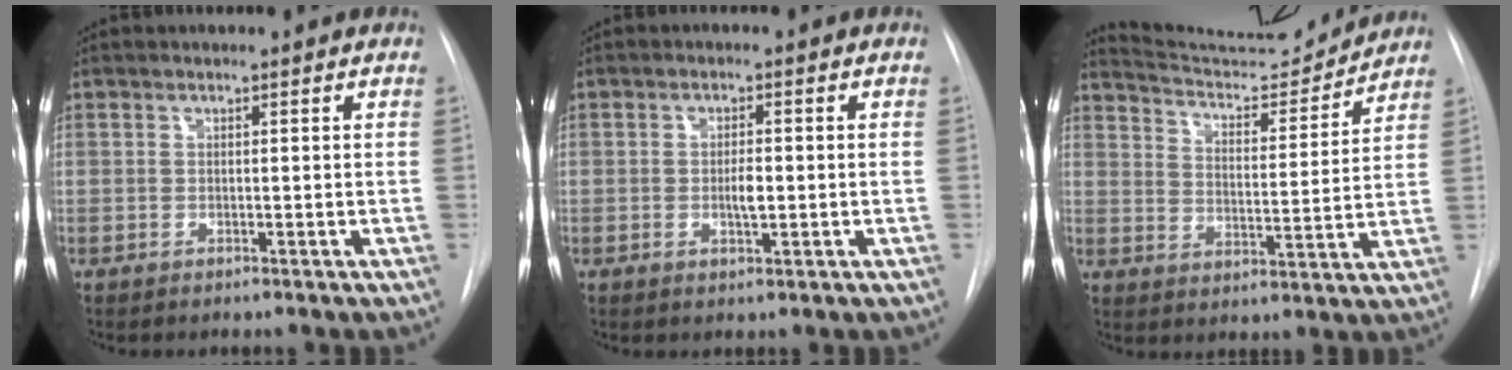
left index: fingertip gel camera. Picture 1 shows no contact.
{"total": 2.6, "force": [-0.3, 0.8, 2.5], "torque": [-0.044, 0.000, -0.003]}
{"total": 13.3, "force": [13.1, 0.6, 2.0], "torque": [-0.035, -0.007, 0.197]}